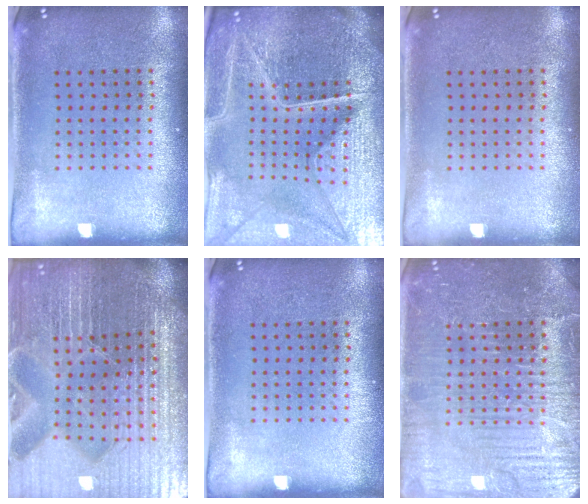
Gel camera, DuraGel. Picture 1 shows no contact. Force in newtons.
{"total": 6.5, "press": 5.8, "slide": 3.1}
{"total": 0.0}
{"total": 6.7, "press": 6.0, "slide": 3.1}
{"total": 0.0}
{"total": 4.5, "press": 4.5, "slide": 0.6}